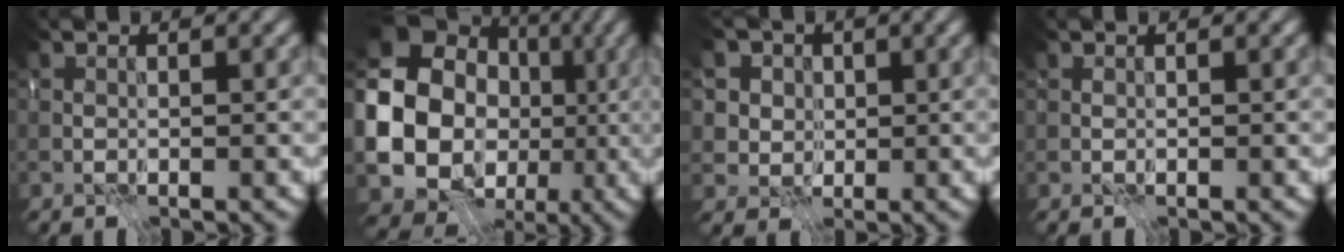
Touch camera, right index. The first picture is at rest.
{"total": 17.0, "force": [-1.3, 15.3, 7.2], "torque": [-0.151, -0.016, -0.042]}
{"total": 6.2, "force": [2.8, 5.0, 2.4], "torque": [-0.044, 0.009, 0.034]}
{"total": 0.0}